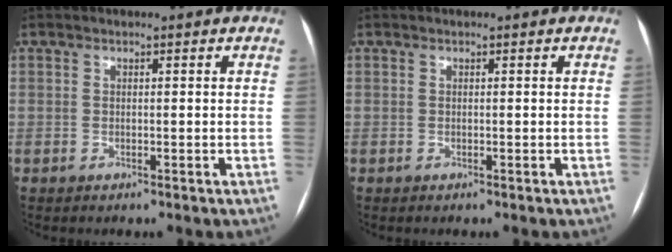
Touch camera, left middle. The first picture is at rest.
{"total": 0.0}